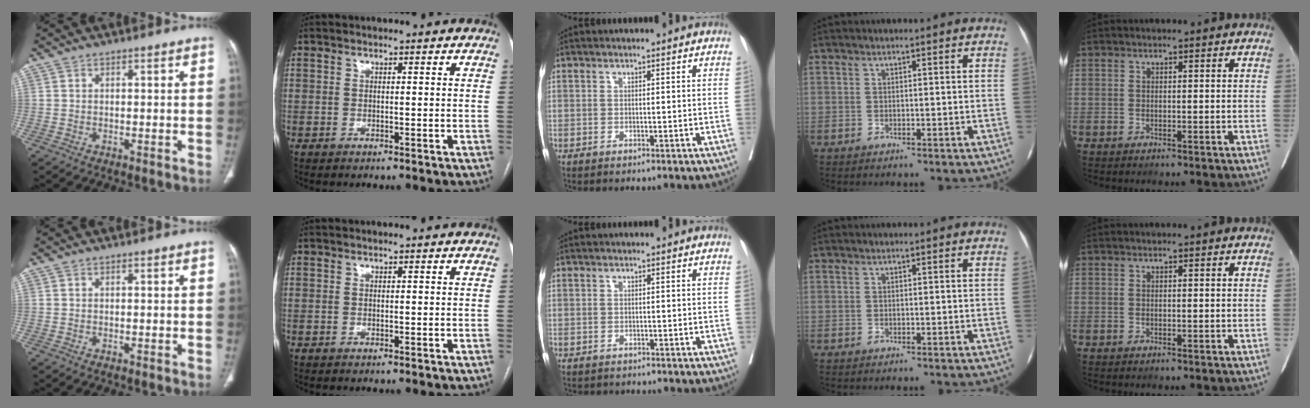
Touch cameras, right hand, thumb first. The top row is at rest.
{"middle": {"total": 2.2, "force": [-1.9, 1.1, 0.1], "torque": [-0.011, -0.002, -0.030]}}